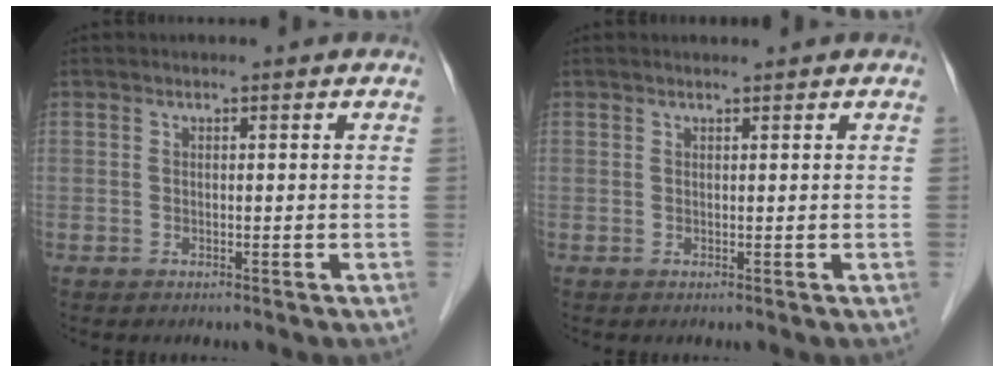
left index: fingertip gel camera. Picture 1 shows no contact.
{"total": 0.8, "force": [0.7, 0.0, 0.4], "torque": [-0.007, 0.006, 0.014]}